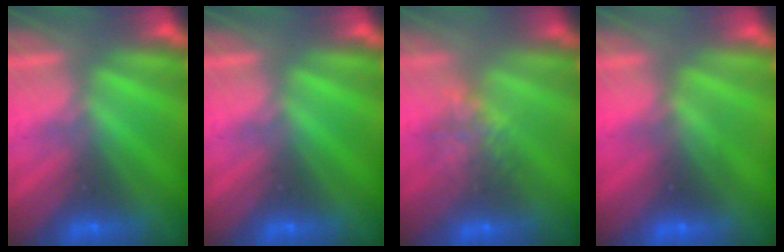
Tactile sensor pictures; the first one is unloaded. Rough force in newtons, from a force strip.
{"total": 0.0}
{"total": 4.5}
{"total": 2.7}